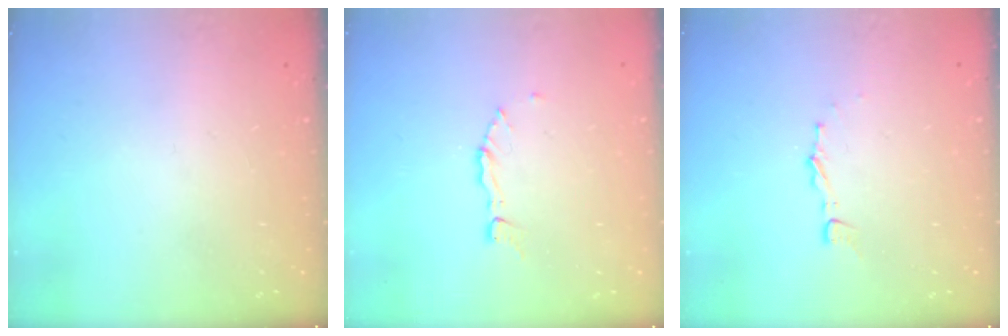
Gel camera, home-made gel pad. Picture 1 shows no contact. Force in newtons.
{"total": 2.8, "press": 2.8, "slide": 0.2}
{"total": 2.6, "press": 2.6, "slide": 0.2}